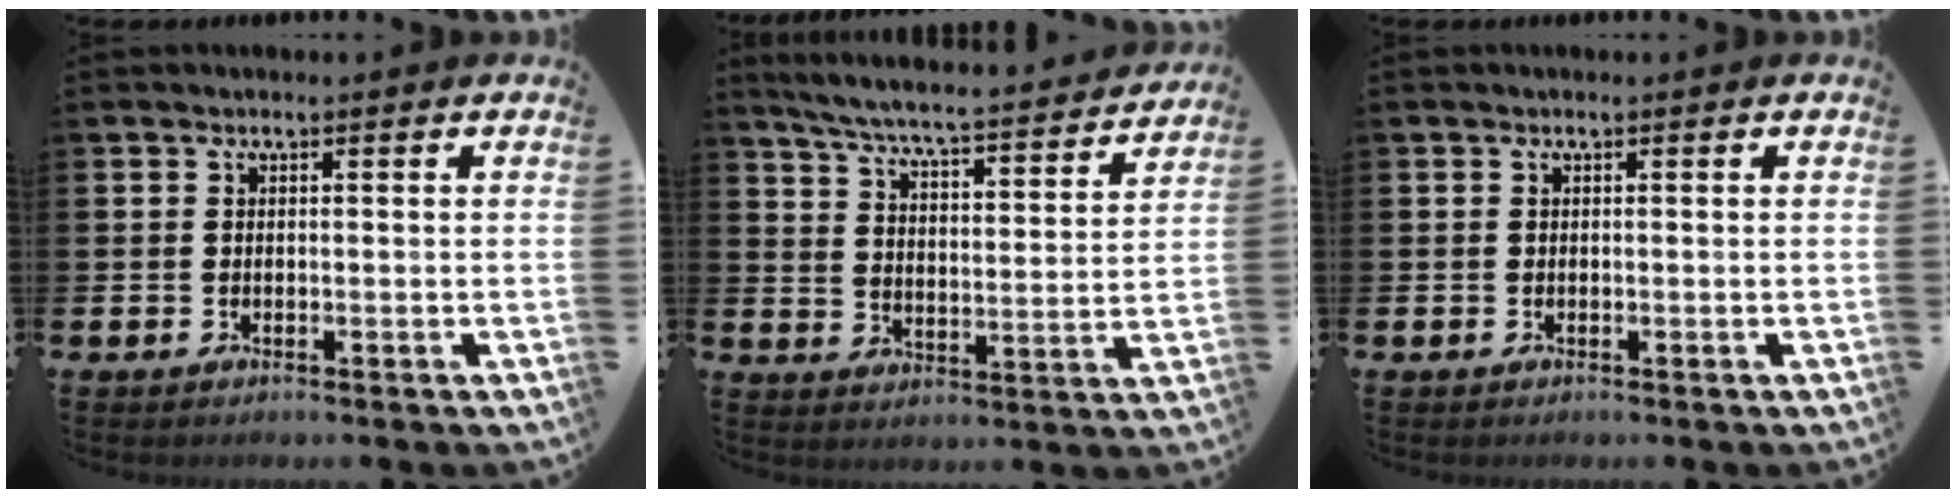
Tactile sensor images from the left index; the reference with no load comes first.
{"total": 6.1, "force": [5.6, 0.1, 2.3], "torque": [-0.073, -0.047, 0.091]}
{"total": 0.0}